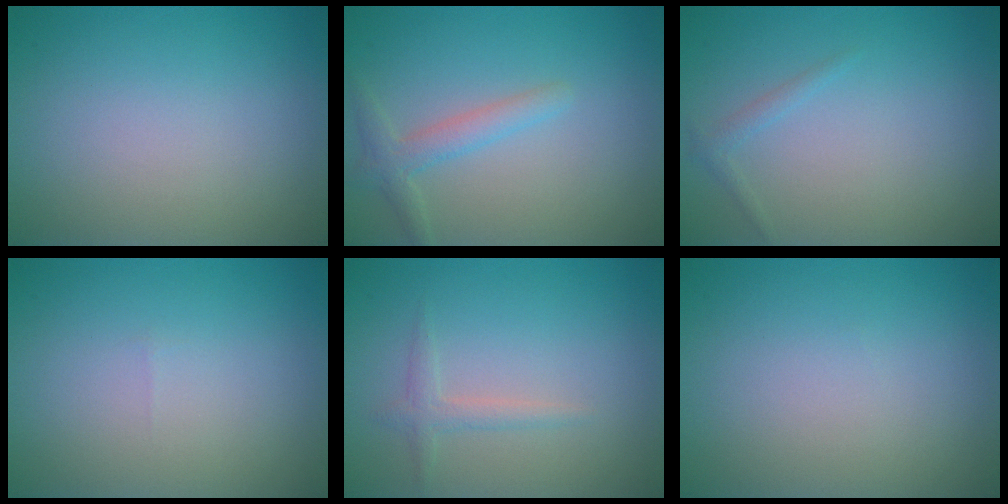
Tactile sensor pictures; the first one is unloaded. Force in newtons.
{"total": 2.2, "press": 2.2, "slide": 0.2}
{"total": 0.9, "press": 0.9, "slide": 0.1}
{"total": 0.0}
{"total": 1.4, "press": 1.4, "slide": 0.0}
{"total": 0.0}